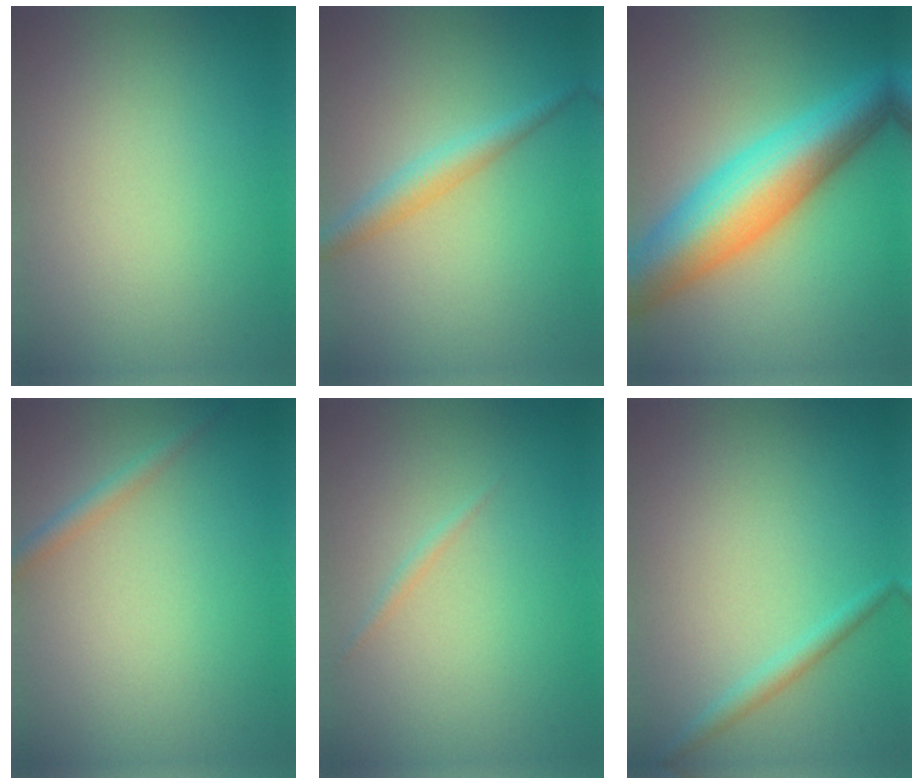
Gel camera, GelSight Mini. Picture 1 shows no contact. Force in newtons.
{"total": 2.2, "press": 2.2, "slide": 0.0}
{"total": 10.1, "press": 10.1, "slide": 0.3}
{"total": 1.5, "press": 1.5, "slide": 0.0}
{"total": 0.6, "press": 0.6, "slide": 0.0}
{"total": 1.4, "press": 1.4, "slide": 0.1}